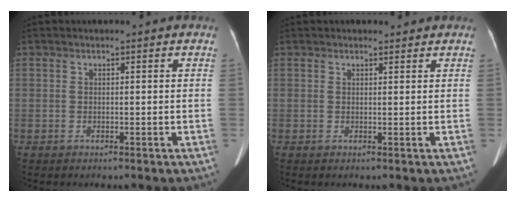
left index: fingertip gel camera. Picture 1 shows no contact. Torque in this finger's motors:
{"motor_torque": [0.08, -0.25, 0.00, 0.01]}